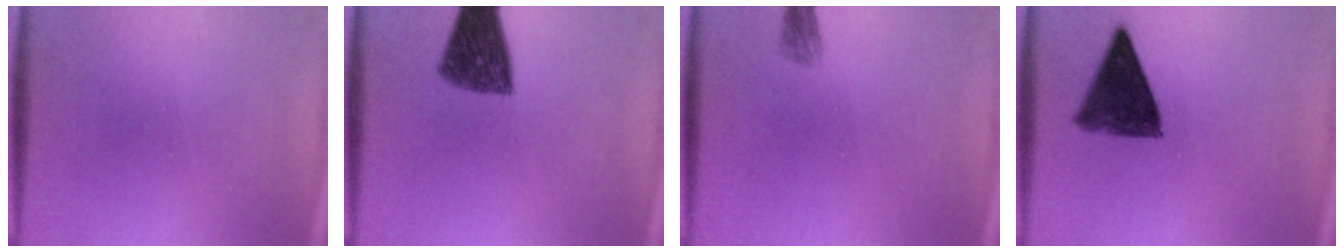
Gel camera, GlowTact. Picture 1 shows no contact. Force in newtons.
{"total": 8.8}
{"total": 1.7}
{"total": 10.5}